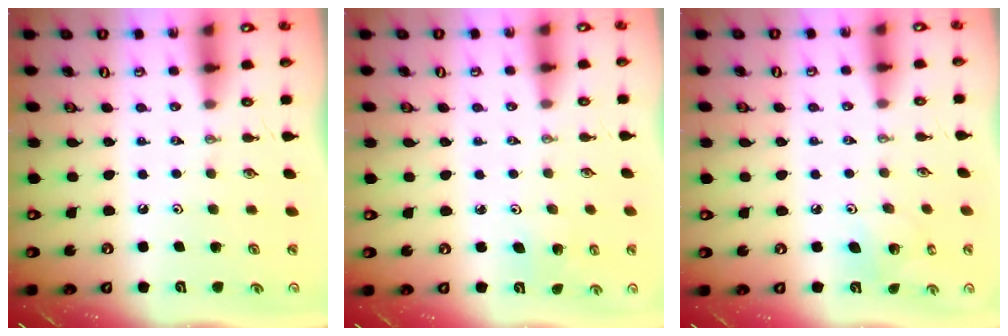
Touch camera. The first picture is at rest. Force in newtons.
{"total": 2.9, "press": 2.9, "slide": 0.3}
{"total": 4.7, "press": 4.7, "slide": 0.2}